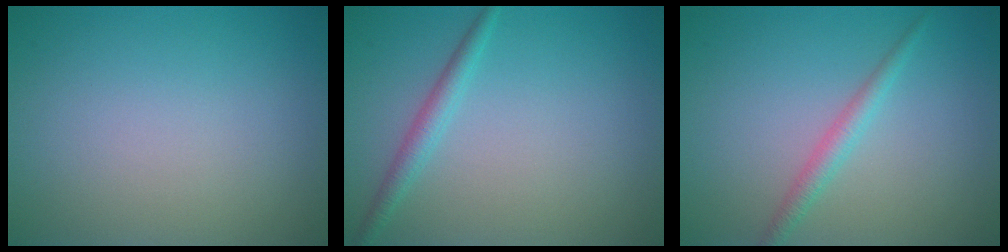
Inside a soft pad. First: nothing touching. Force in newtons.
{"total": 1.8, "press": 1.8, "slide": 0.0}
{"total": 1.8, "press": 1.8, "slide": 0.0}